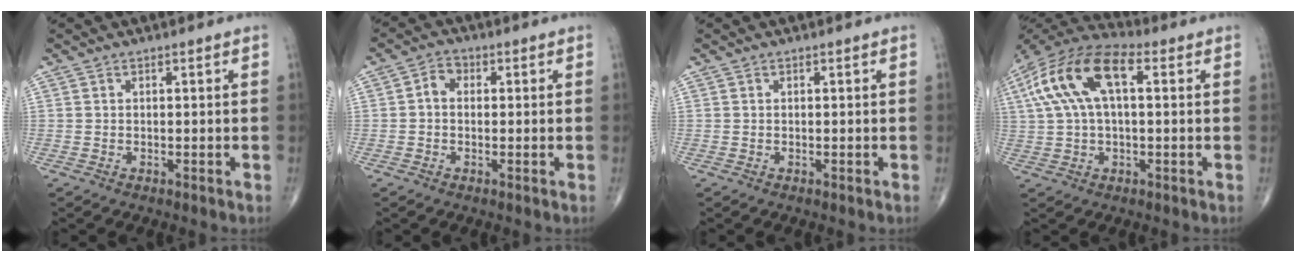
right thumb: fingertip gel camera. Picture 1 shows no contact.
{"total": 3.1, "force": [0.0, 2.4, 1.9], "torque": [-0.024, 0.013, -0.008]}
{"total": 0.0}
{"total": 16.1, "force": [4.0, 7.8, 13.5], "torque": [-0.272, 0.039, 0.063]}